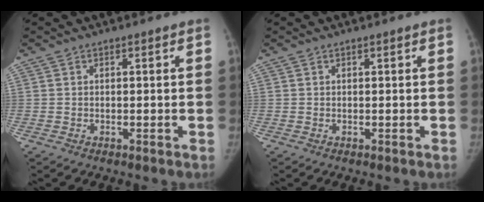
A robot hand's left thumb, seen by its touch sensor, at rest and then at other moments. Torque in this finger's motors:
{"motor_torque": [0.00, 0.00, 0.05, -0.05, 0.00]}